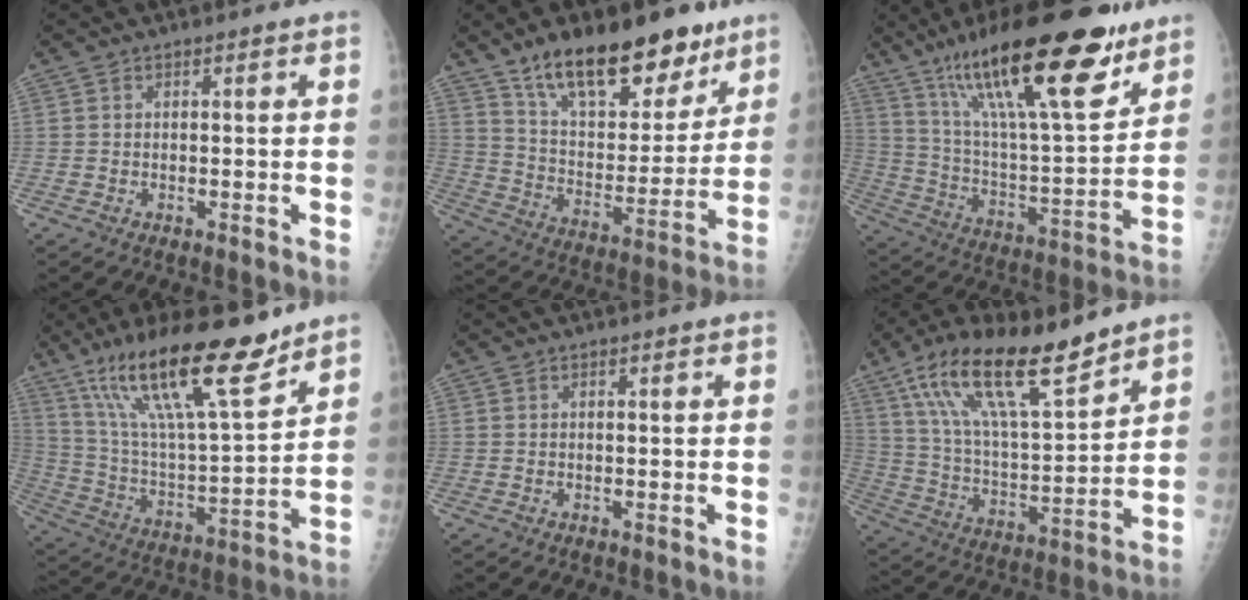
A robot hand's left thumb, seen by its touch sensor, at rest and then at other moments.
{"total": 21.5, "force": [14.8, 9.6, 12.2], "torque": [-0.141, -0.075, 0.246]}
{"total": 27.4, "force": [17.5, 7.0, 19.9], "torque": [-0.305, -0.056, 0.296]}
{"total": 22.9, "force": [15.7, 5.1, 15.9], "torque": [-0.258, -0.067, 0.279]}
{"total": 0.0}
{"total": 19.8, "force": [13.4, 5.8, 13.4], "torque": [-0.215, -0.056, 0.246]}